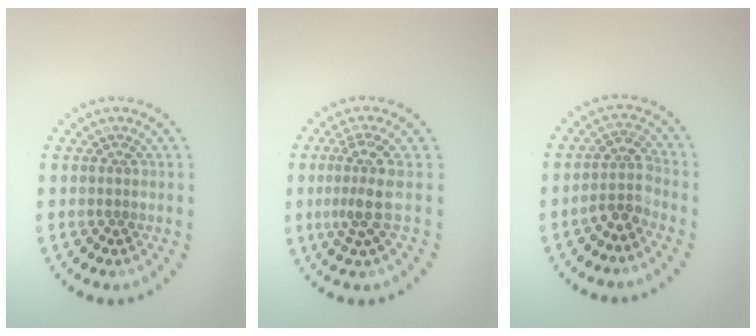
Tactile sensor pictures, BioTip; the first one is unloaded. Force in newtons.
{"total": 3.0, "press": 2.2, "slide": 2.1}
{"total": 2.6, "press": 2.1, "slide": 1.6}